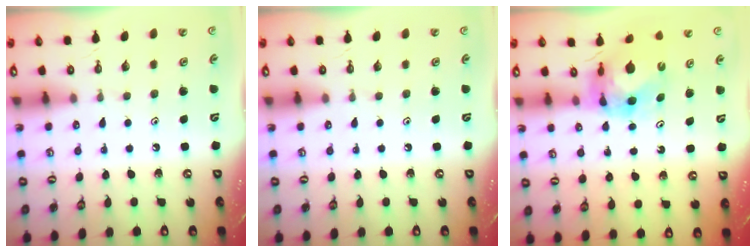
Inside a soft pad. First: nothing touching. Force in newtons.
{"total": 0.0}
{"total": 6.9, "press": 6.8, "slide": 0.8}